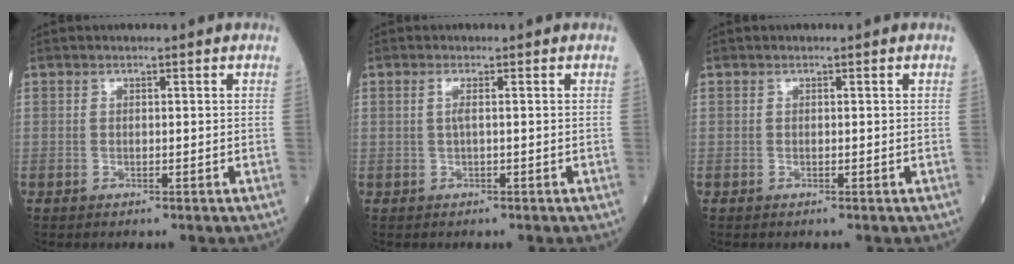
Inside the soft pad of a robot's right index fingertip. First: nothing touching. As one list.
[{"total": 1.1, "force": [0.0, -0.2, 1.0], "torque": [-0.026, 0.000, -0.002]}, {"total": 0.0}]